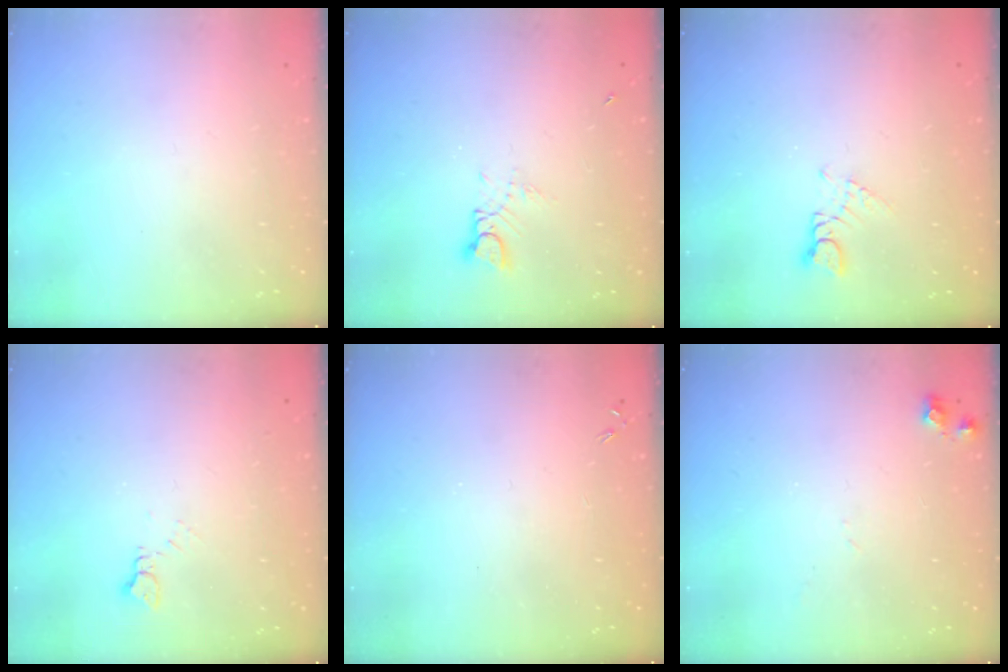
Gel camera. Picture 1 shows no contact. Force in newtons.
{"total": 2.8, "press": 2.8, "slide": 0.4}
{"total": 1.6, "press": 1.6, "slide": 0.2}
{"total": 3.0, "press": 3.0, "slide": 0.4}
{"total": 0.0}
{"total": 6.4, "press": 6.4, "slide": 0.8}